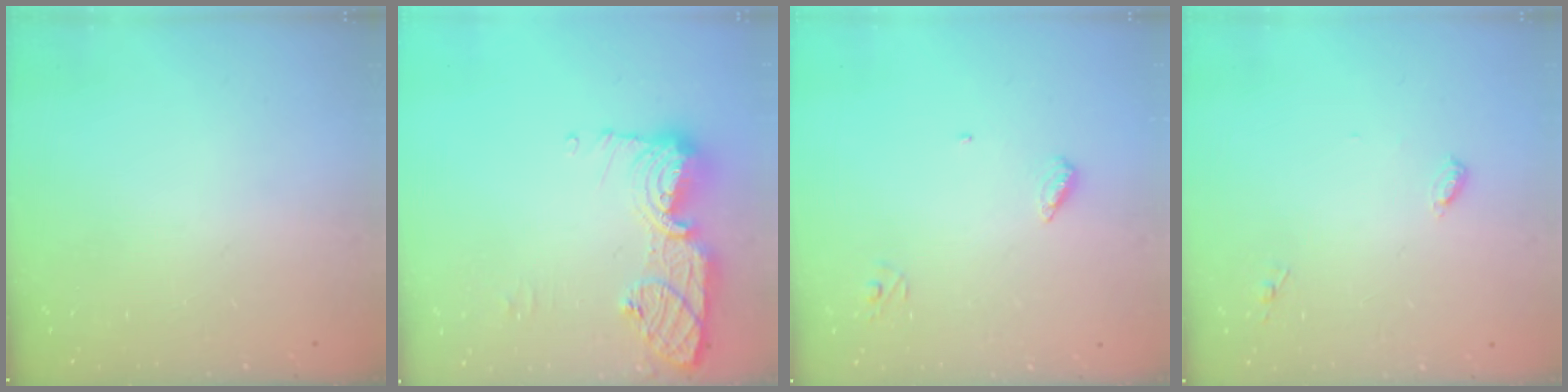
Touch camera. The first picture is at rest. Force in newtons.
{"total": 13.4, "press": 13.4, "slide": 1.3}
{"total": 5.3, "press": 5.3, "slide": 0.6}
{"total": 4.6, "press": 4.6, "slide": 0.4}